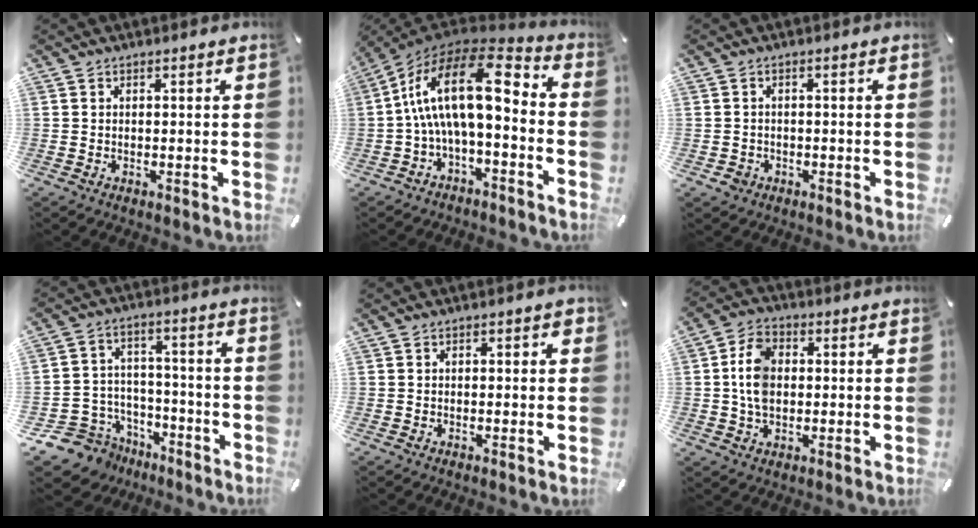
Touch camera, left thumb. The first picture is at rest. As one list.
[{"total": 18.1, "force": [2.4, 8.0, 16.1], "torque": [-0.316, -0.017, 0.038]}, {"total": 2.3, "force": [-1.2, 1.9, 0.5], "torque": [-0.008, 0.008, -0.024]}, {"total": 11.0, "force": [-6.4, 8.7, 2.0], "torque": [-0.052, 0.038, -0.108]}, {"total": 0.9, "force": [-0.1, 0.5, 0.7], "torque": [-0.012, 0.005, -0.004]}, {"total": 8.0, "force": [0.3, 5.9, 5.4], "torque": [-0.117, 0.006, 0.004]}]